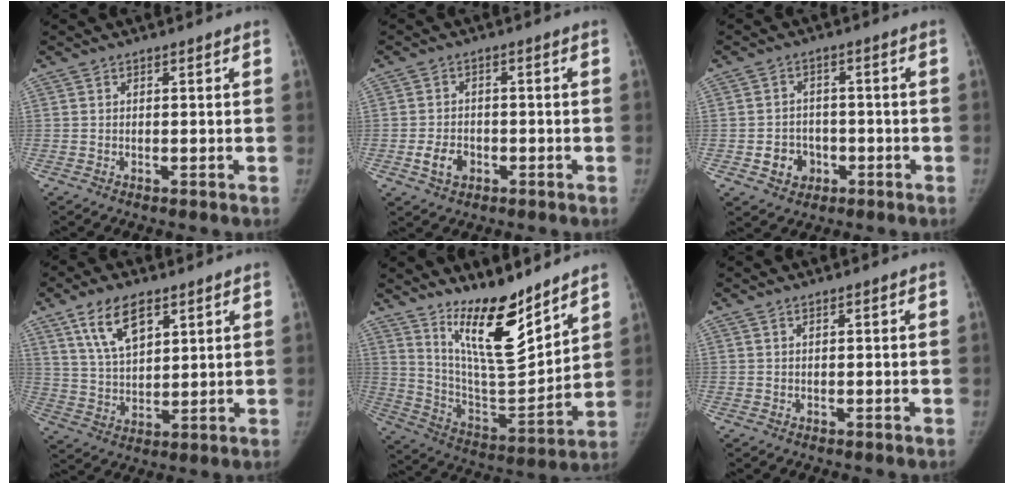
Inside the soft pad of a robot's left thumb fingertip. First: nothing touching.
{"total": 4.5, "force": [-1.8, 3.3, 2.5], "torque": [-0.038, 0.012, -0.028]}
{"total": 5.6, "force": [-2.0, 4.8, 2.1], "torque": [-0.010, 0.014, -0.026]}
{"total": 10.7, "force": [5.9, 5.5, 7.0], "torque": [-0.111, -0.027, 0.117]}
{"total": 16.5, "force": [12.0, 4.5, 10.3], "torque": [-0.131, -0.096, 0.220]}
{"total": 0.0}